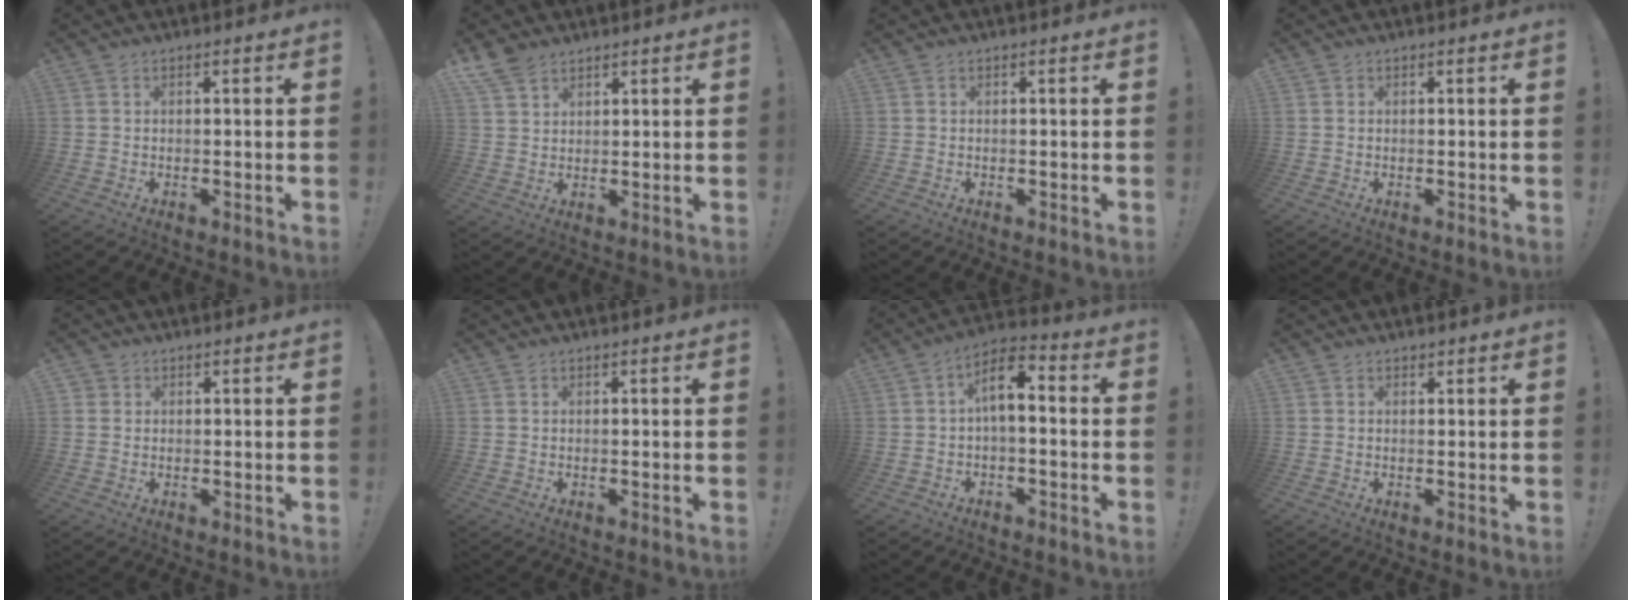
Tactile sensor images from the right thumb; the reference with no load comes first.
{"total": 5.9, "force": [4.5, 3.0, 2.3], "torque": [-0.044, -0.019, 0.087]}
{"total": 0.0}
{"total": 0.0}
{"total": 1.4, "force": [0.6, 1.2, 0.3], "torque": [0.002, -0.004, 0.010]}
{"total": 0.0}
{"total": 8.2, "force": [0.2, 3.8, 7.3], "torque": [-0.120, 0.010, 0.006]}
{"total": 0.8, "force": [0.6, 0.4, 0.2], "torque": [-0.002, -0.001, 0.012]}